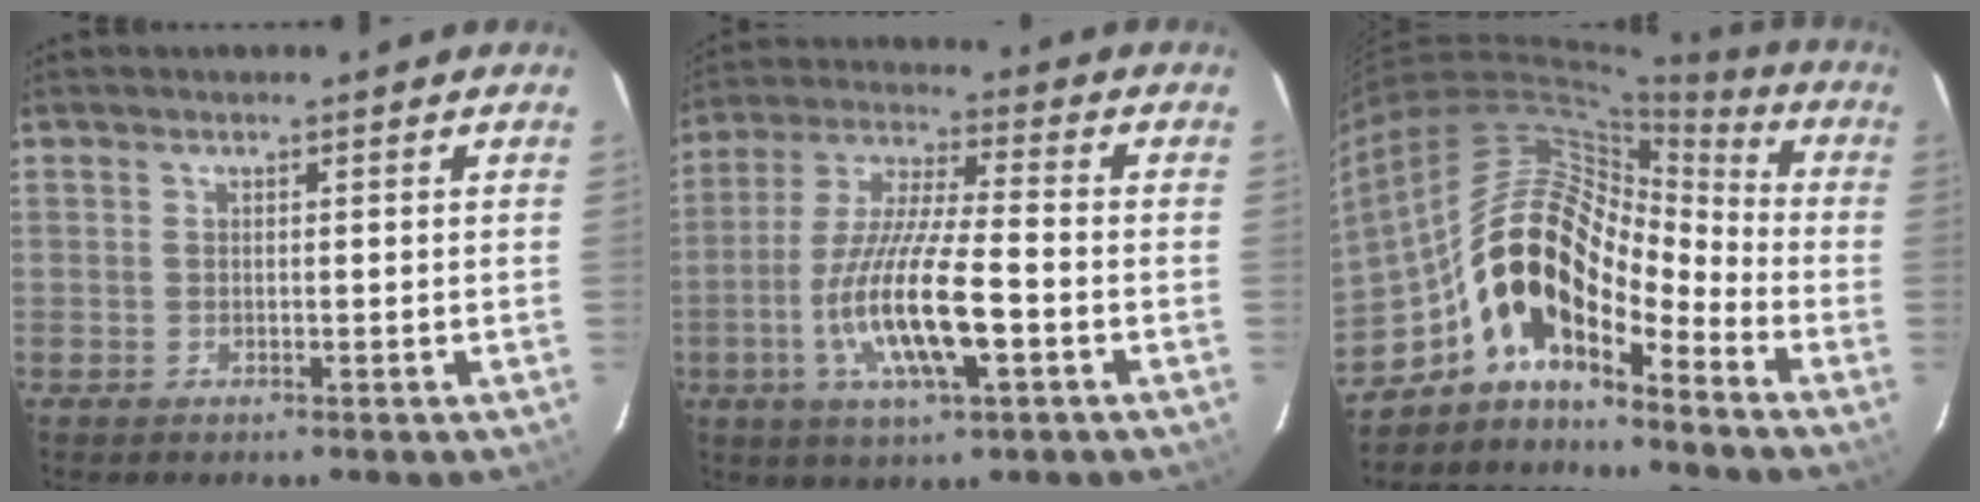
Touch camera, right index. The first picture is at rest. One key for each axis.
{"total": 15.0, "fx": -4.7, "fy": 2.8, "fz": 14.0, "tx": -0.284, "ty": -0.012, "tz": -0.087}
{"total": 14.7, "fx": -8.2, "fy": 6.3, "fz": 10.4, "tx": -0.176, "ty": 0.016, "tz": -0.169}